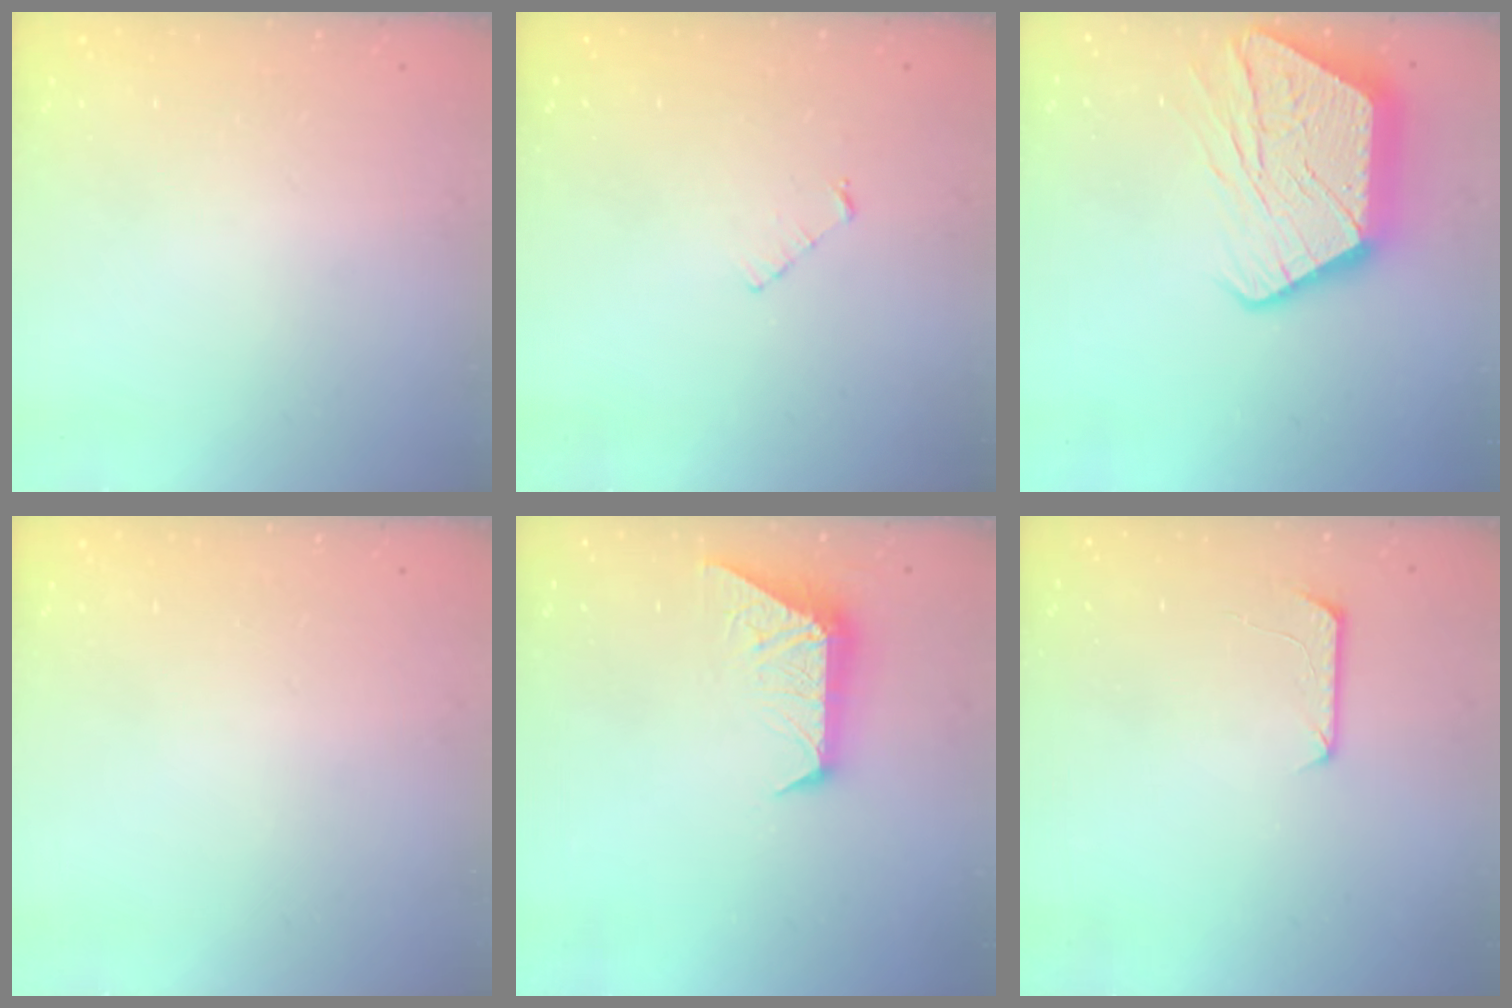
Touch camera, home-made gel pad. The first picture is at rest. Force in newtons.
{"total": 3.3, "press": 3.2, "slide": 0.3}
{"total": 20.1, "press": 20.0, "slide": 1.3}
{"total": 0.0}
{"total": 8.4, "press": 8.4, "slide": 0.6}
{"total": 7.4, "press": 7.3, "slide": 0.7}